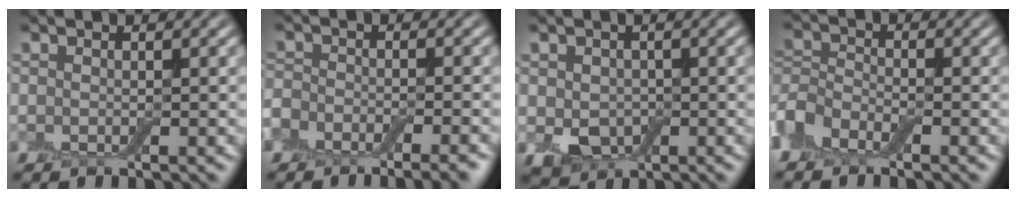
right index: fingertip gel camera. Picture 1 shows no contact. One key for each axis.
{"total": 7.6, "fx": -5.9, "fy": 3.3, "fz": 3.2, "tx": -0.029, "ty": -0.009, "tz": -0.083}
{"total": 3.2, "fx": -0.2, "fy": 2.6, "fz": 1.9, "tx": -0.036, "ty": -0.009, "tz": -0.002}
{"total": 3.7, "fx": -2.2, "fy": 2.2, "fz": 1.9, "tx": -0.040, "ty": -0.001, "tz": -0.060}